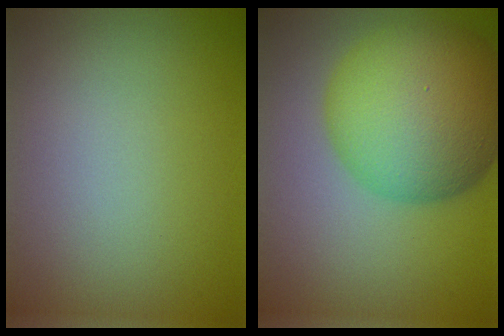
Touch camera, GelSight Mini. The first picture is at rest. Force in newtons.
{"total": 11.6, "press": 11.6, "slide": 0.4}